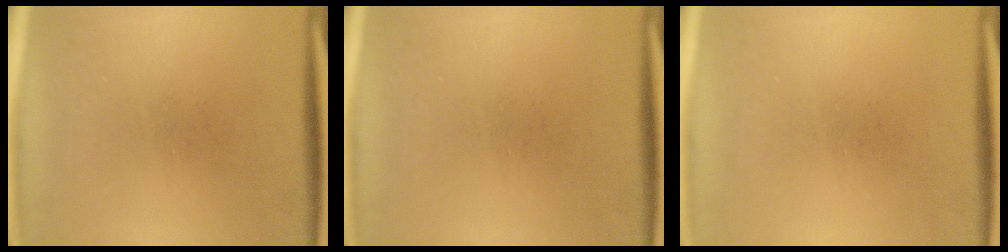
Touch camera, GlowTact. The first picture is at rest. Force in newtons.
{"total": 0.0}
{"total": 0.0}